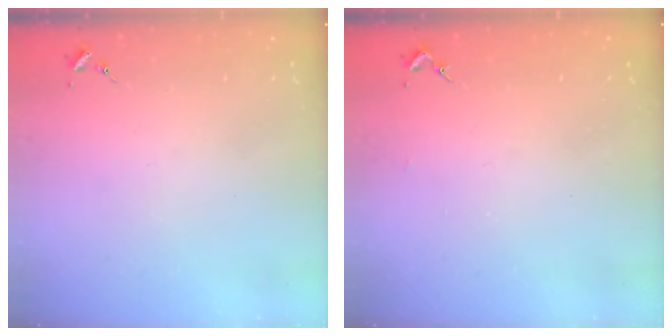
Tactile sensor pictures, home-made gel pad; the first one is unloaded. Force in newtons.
{"total": 1.3, "press": 1.3, "slide": 0.1}